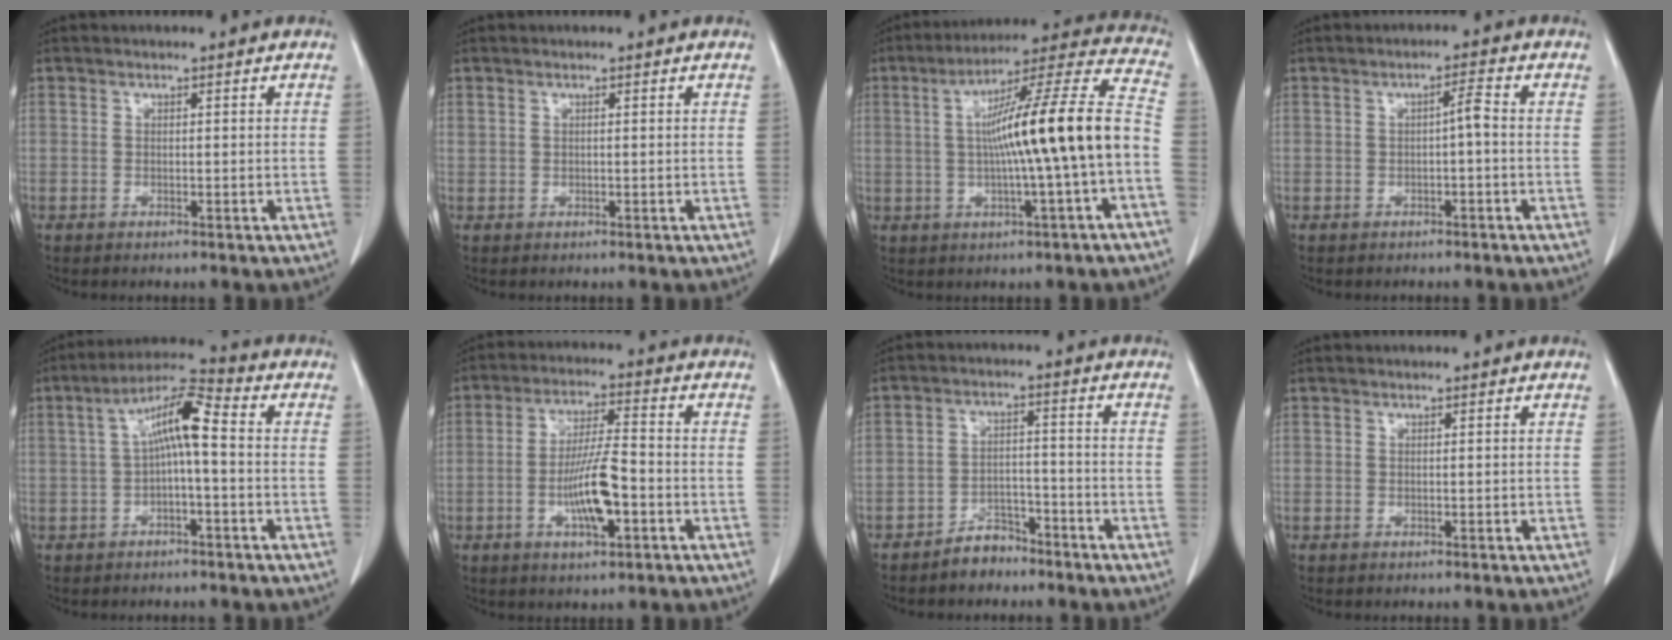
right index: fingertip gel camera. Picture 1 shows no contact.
{"total": 0.9, "force": [0.3, 0.6, 0.6], "torque": [-0.021, 0.011, 0.011]}
{"total": 18.5, "force": [-1.3, 0.3, 18.5], "torque": [-0.286, 0.032, -0.023]}
{"total": 2.7, "force": [-0.4, 0.5, 2.6], "torque": [-0.046, 0.010, -0.004]}
{"total": 8.8, "force": [0.5, 1.9, 8.5], "torque": [-0.162, 0.037, 0.007]}
{"total": 9.5, "force": [-2.8, 2.1, 8.9], "torque": [-0.168, 0.003, -0.049]}
{"total": 5.3, "force": [-4.3, 2.8, 1.4], "torque": [-0.025, 0.015, -0.070]}
{"total": 0.0}